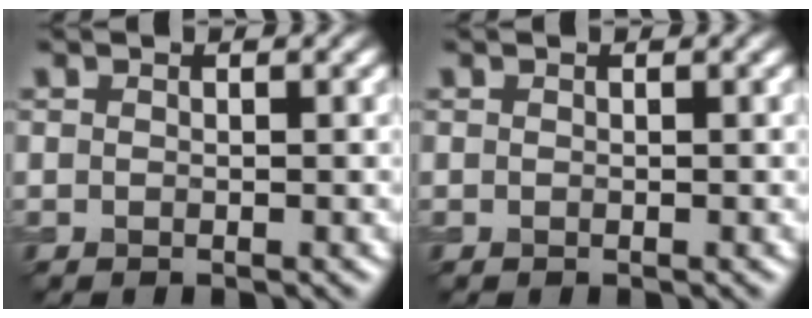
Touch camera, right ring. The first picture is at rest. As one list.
[{"total": 0.0}]